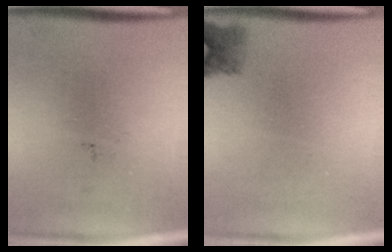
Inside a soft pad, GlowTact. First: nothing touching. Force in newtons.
{"total": 2.3}